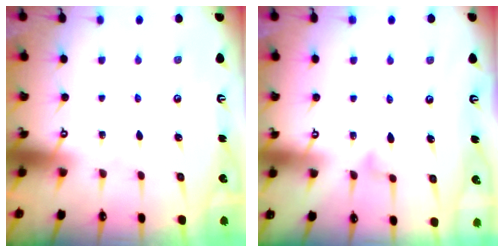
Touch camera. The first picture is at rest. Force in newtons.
{"total": 6.4, "press": 6.4, "slide": 0.4}